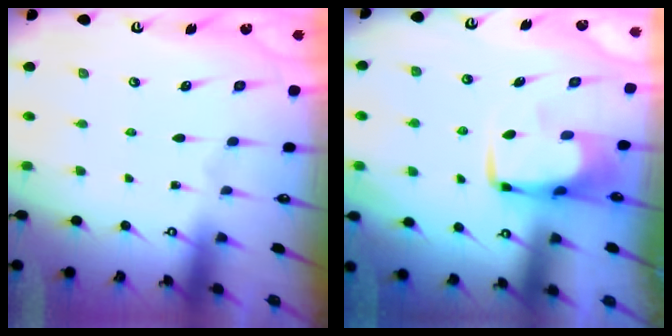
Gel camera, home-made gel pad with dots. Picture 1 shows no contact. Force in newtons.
{"total": 0.9, "press": 0.7, "slide": 0.4}